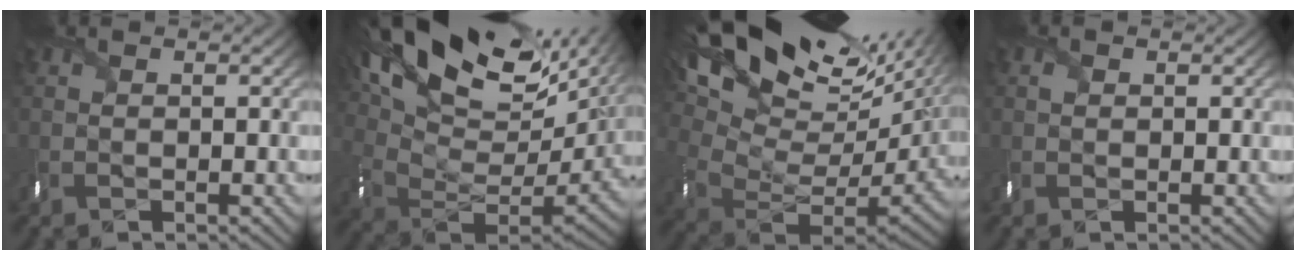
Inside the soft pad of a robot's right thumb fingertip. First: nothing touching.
{"total": 19.9, "force": [10.7, 10.1, 13.4], "torque": [-0.233, 0.016, 0.206]}
{"total": 18.6, "force": [9.6, 8.3, 13.6], "torque": [-0.223, 0.018, 0.203]}
{"total": 0.6, "force": [0.2, 0.5, 0.3], "torque": [-0.008, 0.000, 0.002]}